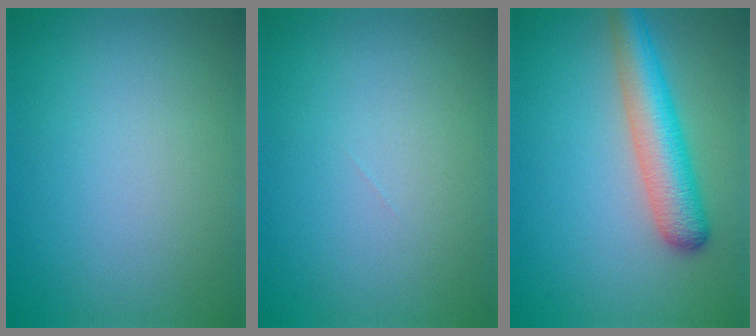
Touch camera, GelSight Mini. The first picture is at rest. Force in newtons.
{"total": 0.0}
{"total": 5.2, "press": 5.2, "slide": 0.3}